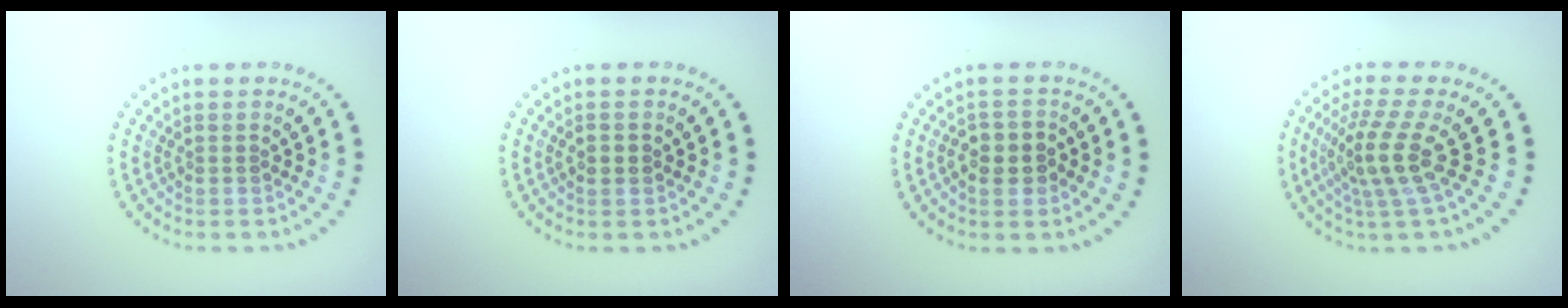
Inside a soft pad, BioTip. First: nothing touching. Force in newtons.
{"total": 1.4, "press": 1.4, "slide": 0.1}
{"total": 2.6, "press": 2.5, "slide": 0.7}
{"total": 4.2, "press": 3.0, "slide": 2.9}